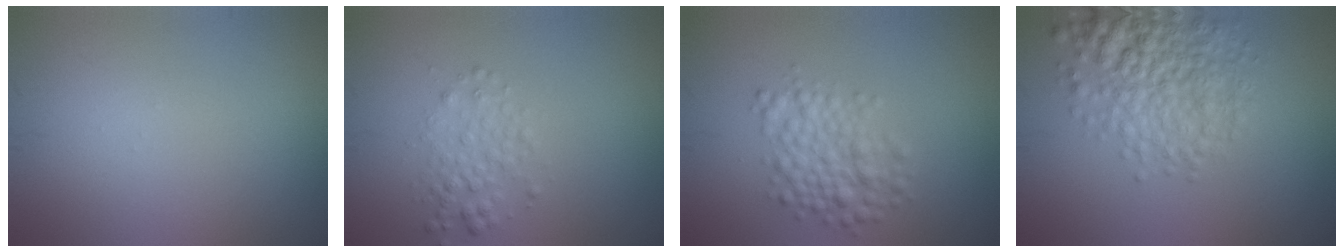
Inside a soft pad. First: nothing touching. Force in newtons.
{"total": 2.1, "press": 2.1, "slide": 0.1}
{"total": 3.6, "press": 3.6, "slide": 0.1}
{"total": 5.8, "press": 5.8, "slide": 0.3}